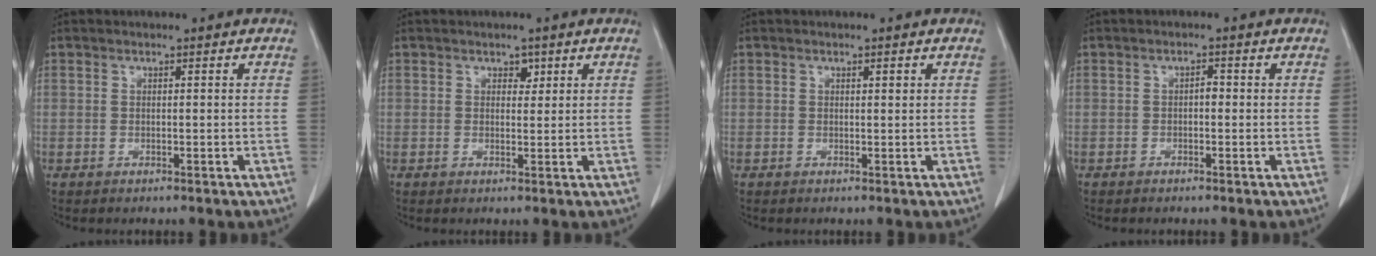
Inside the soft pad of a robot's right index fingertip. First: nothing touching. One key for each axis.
{"total": 1.5, "fx": 0.8, "fy": 1.0, "fz": 0.7, "tx": -0.004, "ty": -0.002, "tz": 0.011}
{"total": 0.7, "fx": 0.4, "fy": 0.2, "fz": 0.6, "tx": -0.009, "ty": -0.002, "tz": 0.006}
{"total": 1.1, "fx": -0.1, "fy": 0.5, "fz": 0.9, "tx": -0.012, "ty": 0.005, "tz": -0.004}